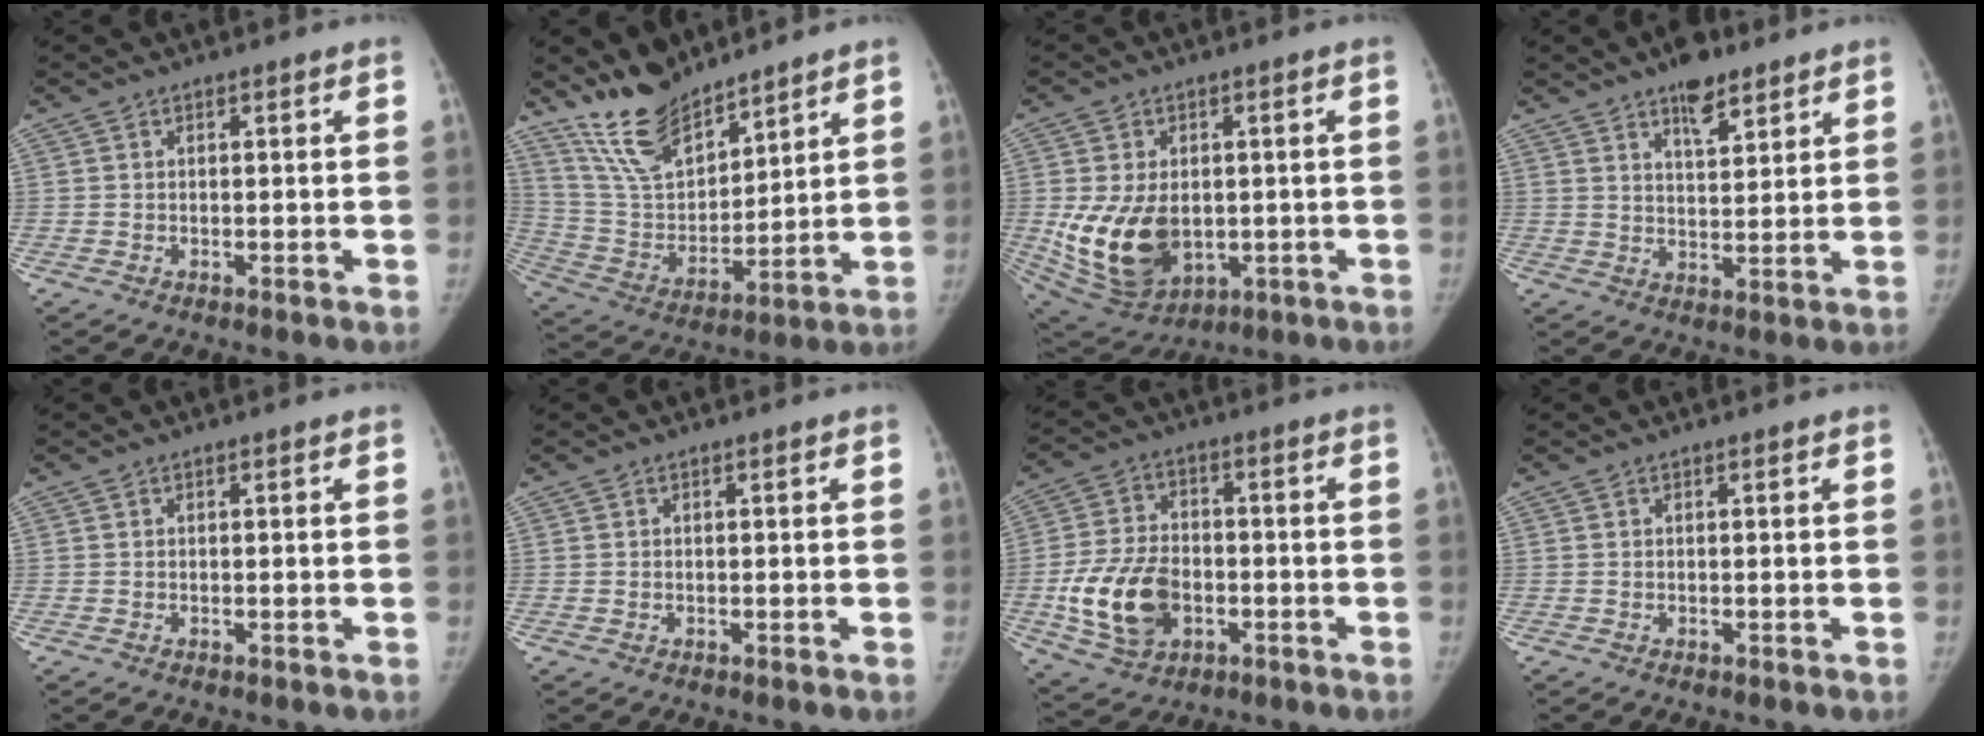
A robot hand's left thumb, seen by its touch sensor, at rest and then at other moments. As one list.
[{"total": 14.2, "force": [11.9, 5.4, 5.6], "torque": [-0.075, -0.068, 0.238]}, {"total": 15.2, "force": [-1.4, 10.5, 10.9], "torque": [-0.181, -0.011, 0.009]}, {"total": 7.5, "force": [5.2, 3.2, 4.5], "torque": [-0.047, -0.031, 0.080]}, {"total": 0.0}, {"total": 0.0}, {"total": 13.9, "force": [-3.5, 9.5, 9.5], "torque": [-0.164, 0.011, -0.057]}, {"total": 0.0}]